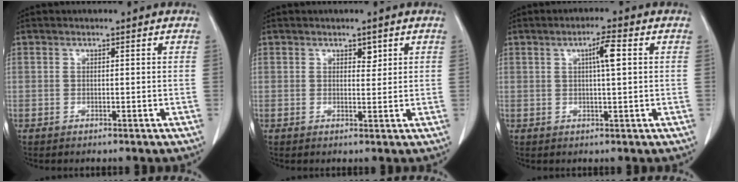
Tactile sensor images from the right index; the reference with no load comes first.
{"total": 1.5, "force": [0.9, 0.8, 0.9], "torque": [-0.009, -0.003, 0.013]}
{"total": 3.8, "force": [1.0, 0.1, 3.7], "torque": [-0.063, 0.004, 0.015]}